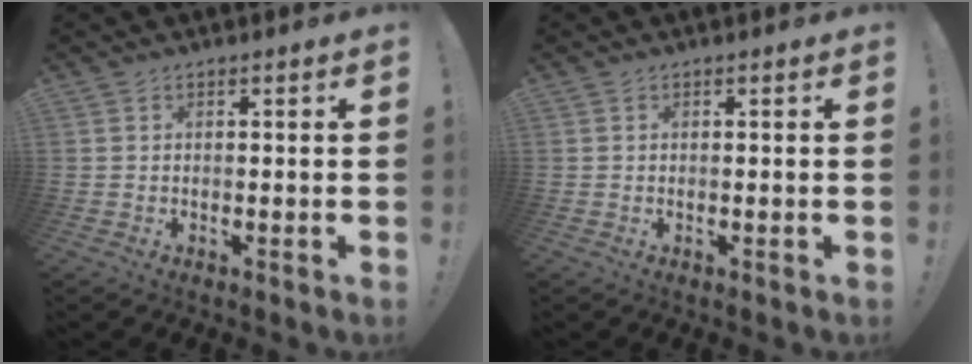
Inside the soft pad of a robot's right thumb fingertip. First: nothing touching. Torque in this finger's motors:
{"motor_torque": [0.05, 0.09, 0.12, -0.10, 0.00]}